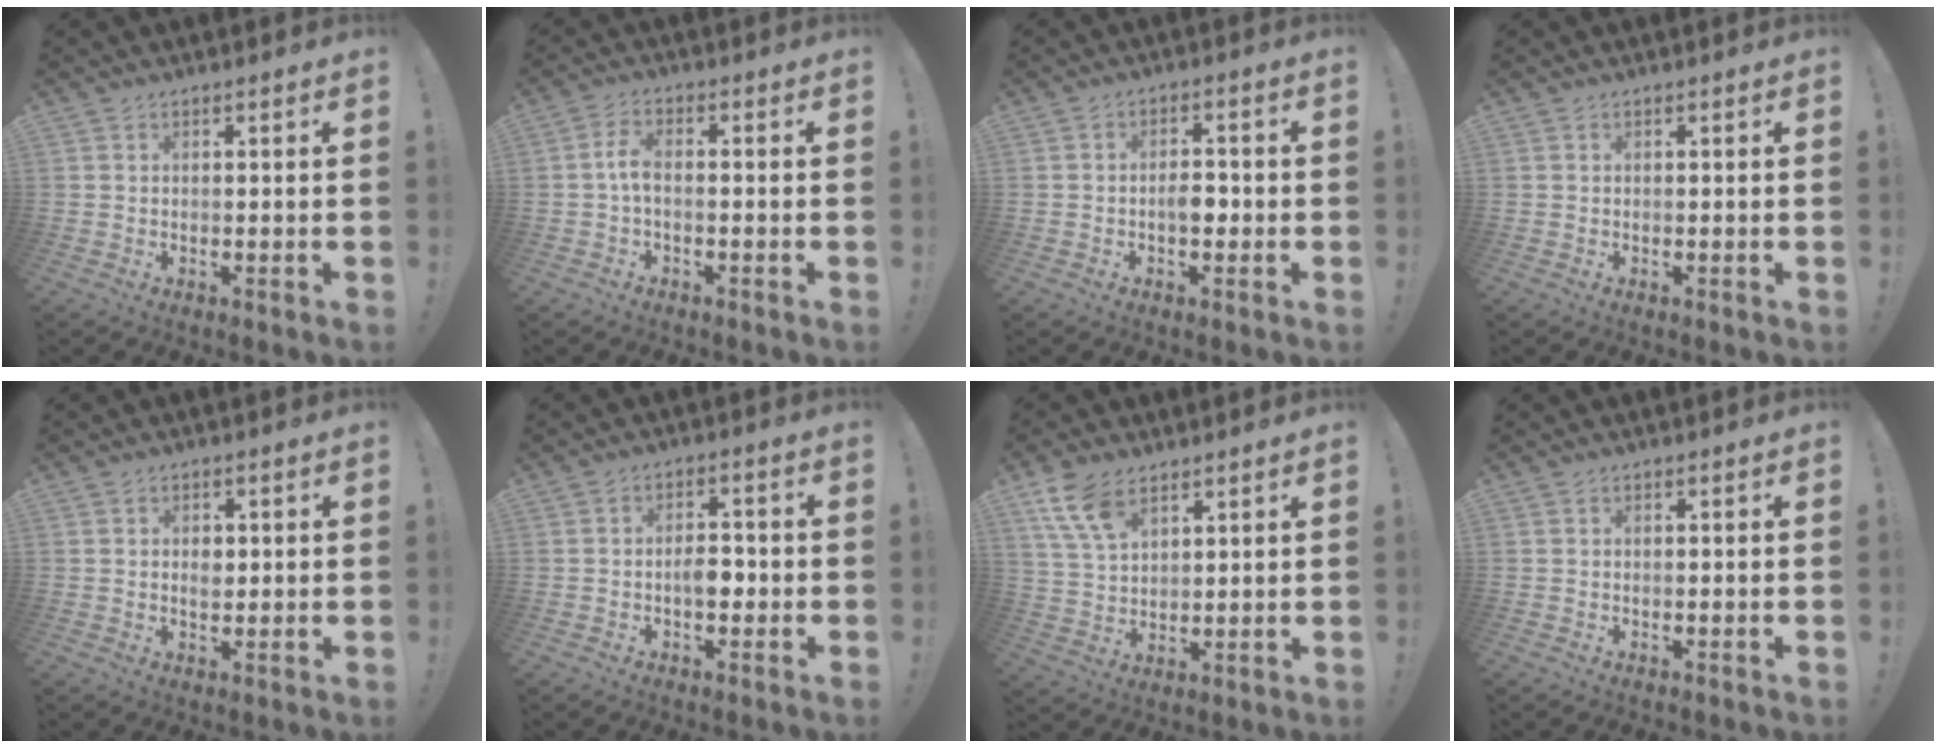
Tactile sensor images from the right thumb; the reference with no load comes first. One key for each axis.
{"total": 4.5, "fx": -0.7, "fy": 1.8, "fz": 4.1, "tx": -0.093, "ty": 0.003, "tz": -0.014}
{"total": 5.0, "fx": -1.5, "fy": 2.8, "fz": 3.8, "tx": -0.061, "ty": 0.015, "tz": -0.025}
{"total": 0.0}
{"total": 2.9, "fx": 0.1, "fy": 2.2, "fz": 1.8, "tx": -0.021, "ty": 0.000, "tz": -0.004}
{"total": 5.7, "fx": -1.6, "fy": 3.3, "fz": 4.3, "tx": -0.068, "ty": 0.017, "tz": -0.026}
{"total": 11.0, "fx": 6.8, "fy": 6.4, "fz": 5.8, "tx": -0.112, "ty": -0.023, "tz": 0.136}
{"total": 0.0}